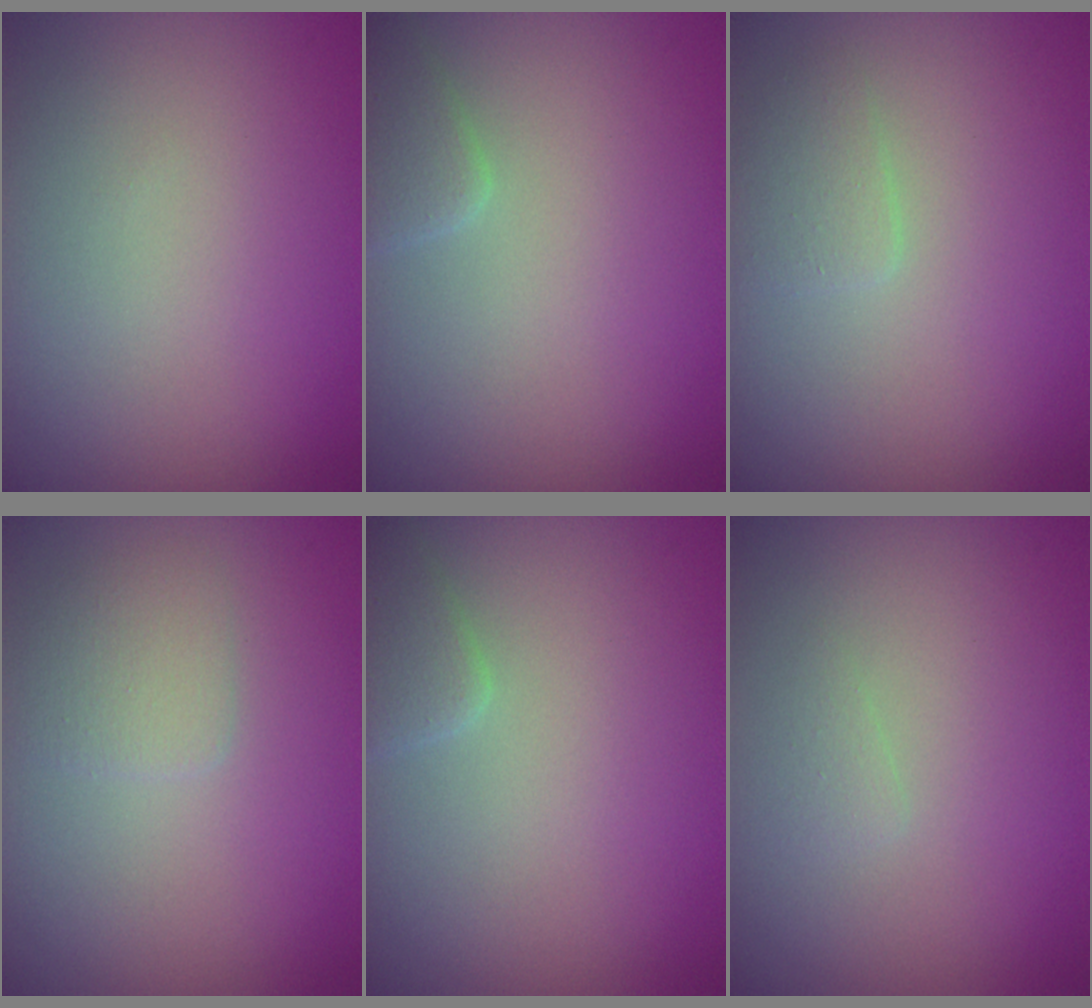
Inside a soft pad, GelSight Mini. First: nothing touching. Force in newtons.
{"total": 1.8, "press": 1.8, "slide": 0.1}
{"total": 1.4, "press": 1.4, "slide": 0.0}
{"total": 1.8, "press": 1.8, "slide": 0.1}
{"total": 1.8, "press": 1.8, "slide": 0.1}
{"total": 0.7, "press": 0.7, "slide": 0.0}